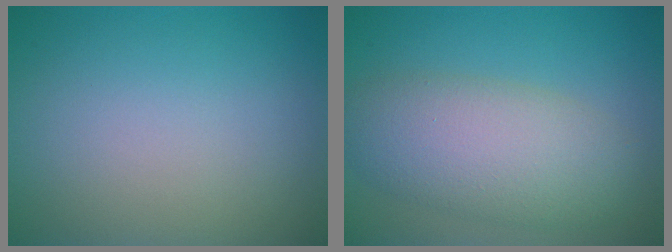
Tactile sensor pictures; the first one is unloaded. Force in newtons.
{"total": 6.8, "press": 6.8, "slide": 0.2}